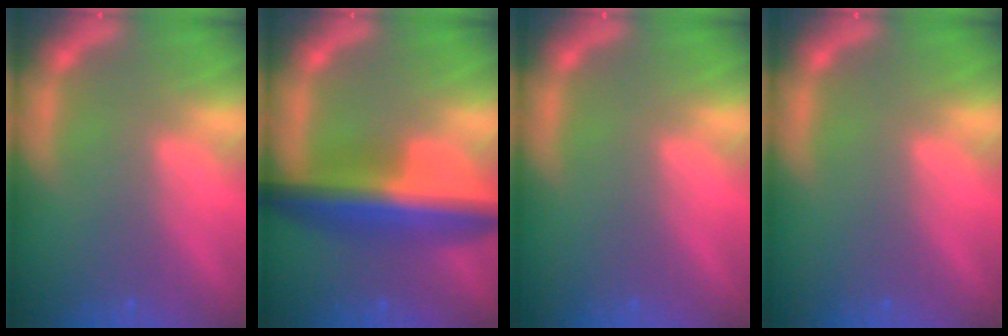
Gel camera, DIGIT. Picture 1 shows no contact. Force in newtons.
{"total": 9.0}
{"total": 0.0}
{"total": 0.0}